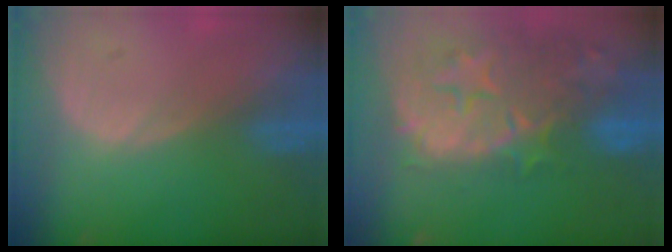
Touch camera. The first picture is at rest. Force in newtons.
{"total": 14.3, "press": 12.0, "slide": 7.9}